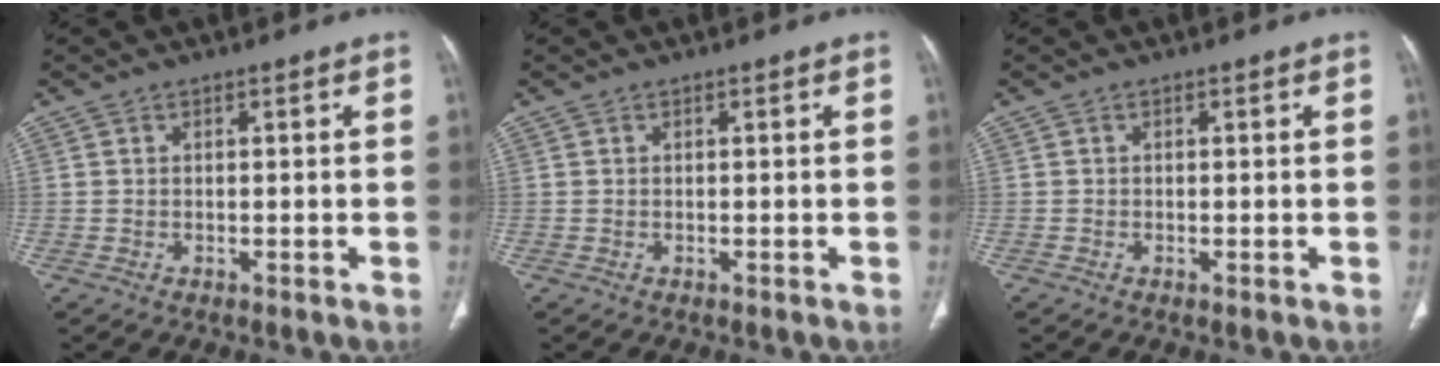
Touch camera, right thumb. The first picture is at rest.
{"total": 0.0}
{"total": 0.0}